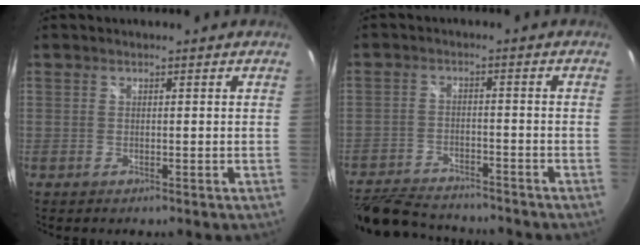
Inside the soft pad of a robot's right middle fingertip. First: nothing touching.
{"total": 15.5, "force": [-13.7, 4.6, 5.9], "torque": [-0.146, -0.013, -0.219]}